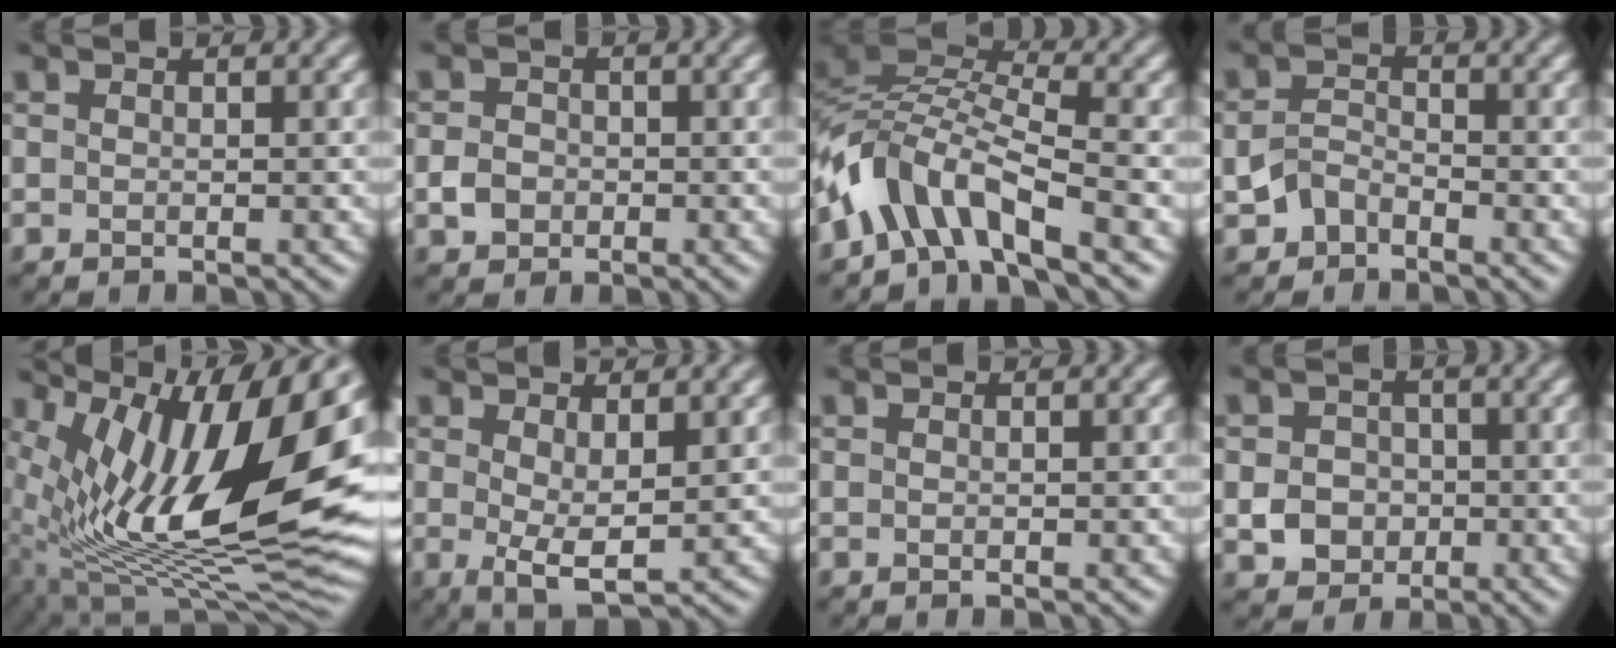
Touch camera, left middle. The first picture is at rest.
{"total": 2.1, "force": [-0.6, 1.8, 0.8], "torque": [-0.011, 0.000, -0.016]}
{"total": 6.6, "force": [-3.8, 2.6, 4.8], "torque": [-0.081, 0.008, -0.090]}
{"total": 2.3, "force": [-1.4, 1.5, 1.1], "torque": [-0.024, 0.009, -0.031]}
{"total": 16.3, "force": [5.1, 6.3, 14.2], "torque": [-0.250, 0.013, 0.079]}
{"total": 3.3, "force": [0.6, 0.9, 3.1], "torque": [-0.054, -0.009, 0.014]}
{"total": 0.0}
{"total": 3.4, "force": [-0.7, 3.1, 1.4], "torque": [-0.019, 0.000, -0.014]}